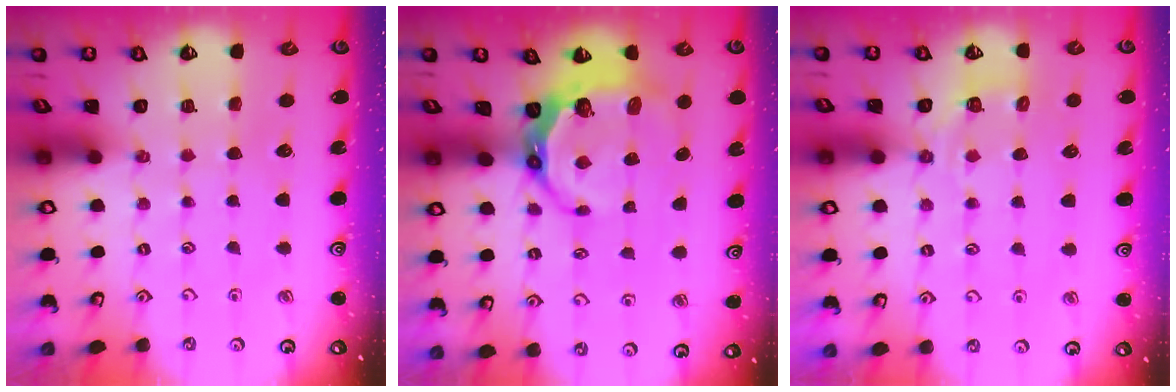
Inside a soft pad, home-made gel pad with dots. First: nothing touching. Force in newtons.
{"total": 8.6, "press": 7.5, "slide": 4.2}
{"total": 4.1, "press": 3.8, "slide": 1.5}